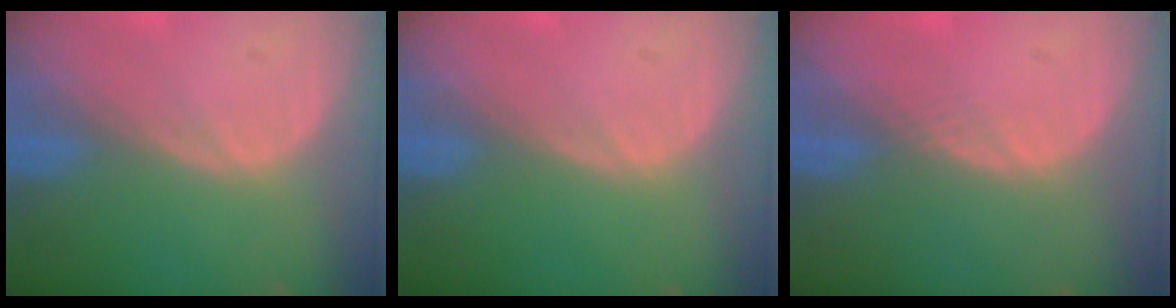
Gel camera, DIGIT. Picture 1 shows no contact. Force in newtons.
{"total": 0.0}
{"total": 0.7, "press": 0.6, "slide": 0.3}